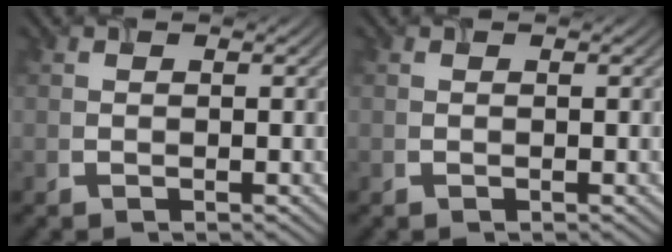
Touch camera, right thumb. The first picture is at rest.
{"total": 0.0}